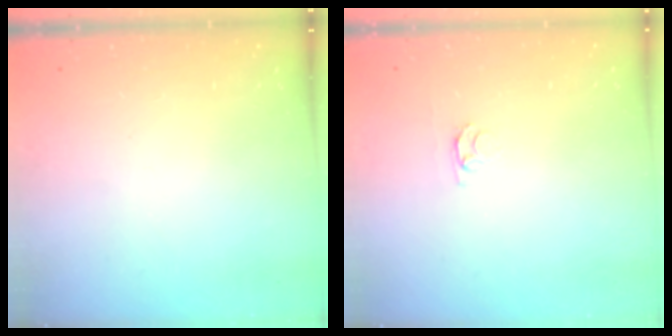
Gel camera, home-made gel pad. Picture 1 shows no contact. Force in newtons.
{"total": 2.1, "press": 2.1, "slide": 0.2}